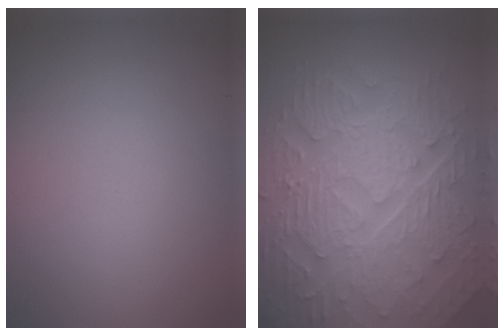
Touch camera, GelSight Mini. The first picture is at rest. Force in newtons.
{"total": 10.6, "press": 7.0, "slide": 7.9}